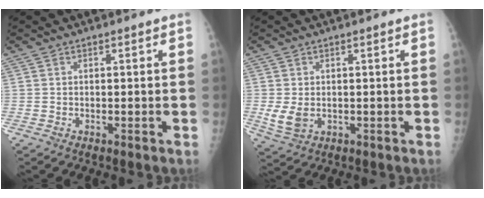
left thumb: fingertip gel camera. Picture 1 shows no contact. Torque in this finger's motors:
{"motor_torque": [0.07, 0.08, 0.50, 0.09, 0.14]}